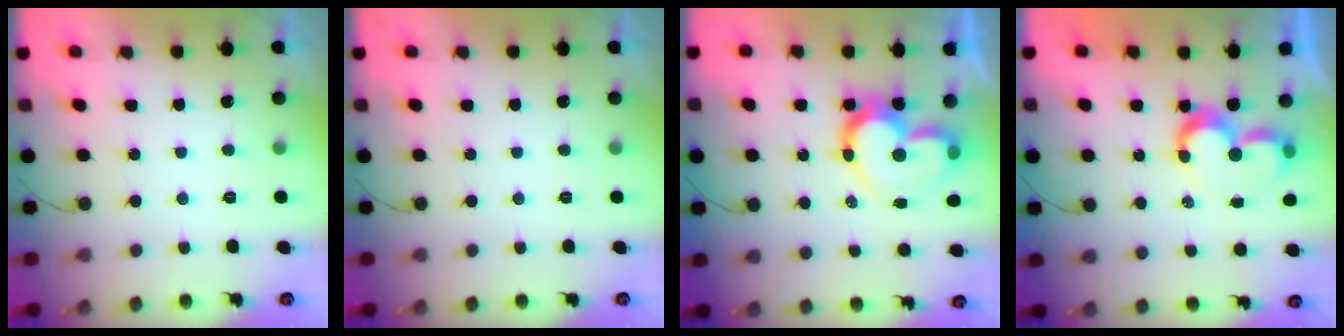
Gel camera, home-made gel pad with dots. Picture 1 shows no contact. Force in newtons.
{"total": 0.0}
{"total": 14.9, "press": 14.8, "slide": 1.3}
{"total": 8.6, "press": 8.5, "slide": 0.8}